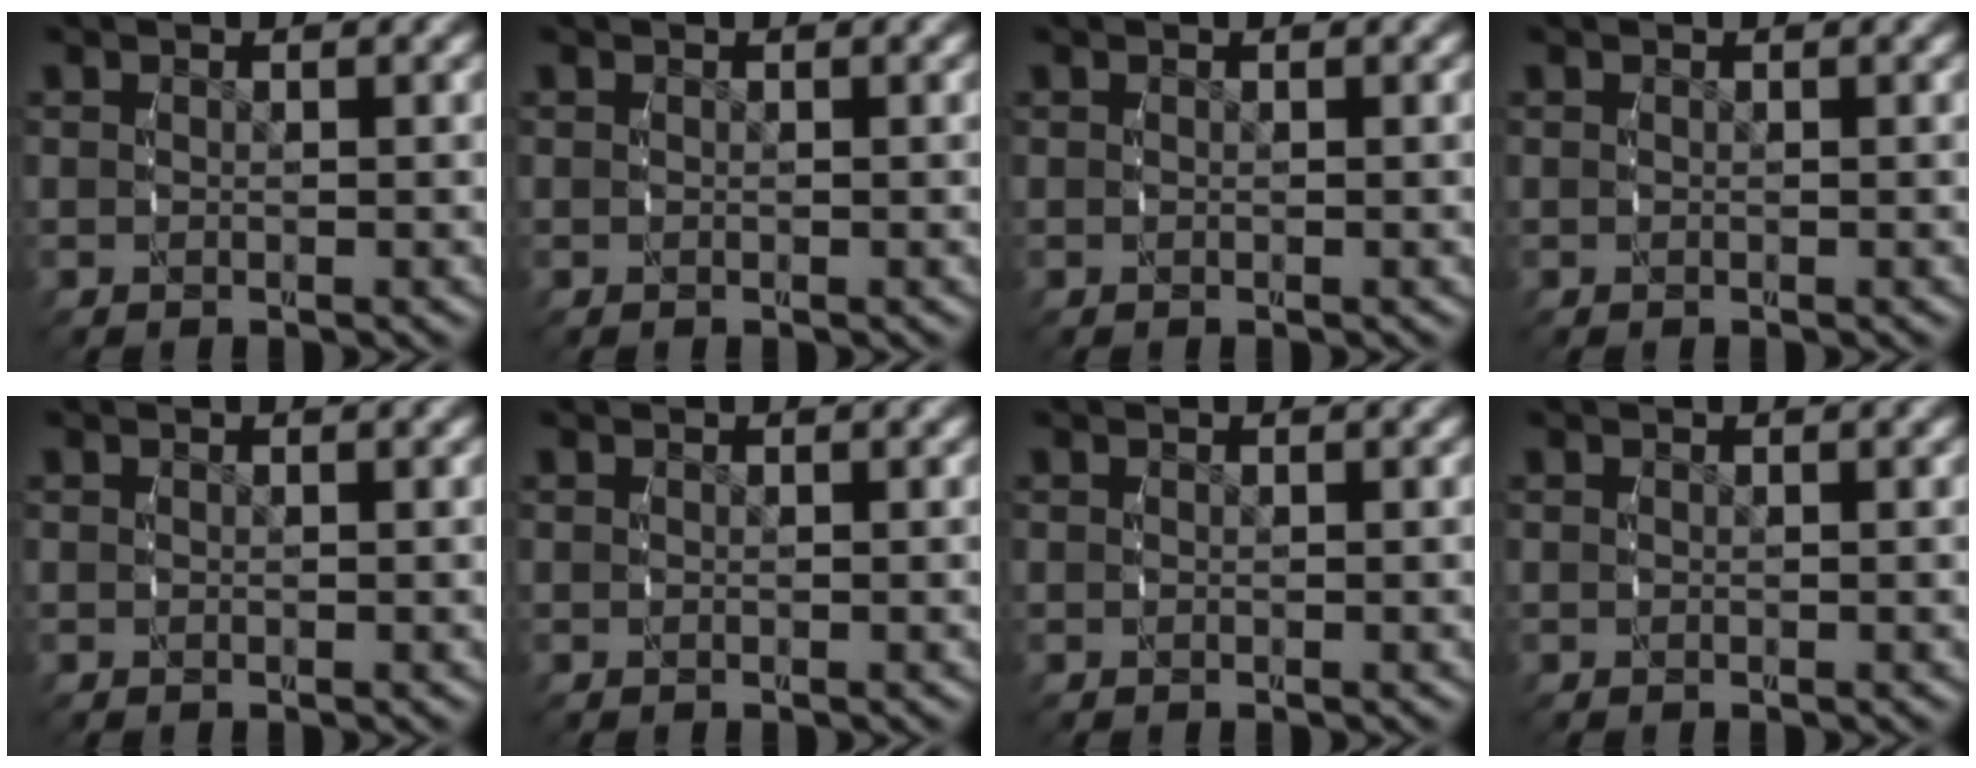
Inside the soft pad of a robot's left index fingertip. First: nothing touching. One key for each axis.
{"total": 0.0}
{"total": 0.0}
{"total": 0.0}
{"total": 0.0}
{"total": 0.0}
{"total": 0.0}
{"total": 0.0}